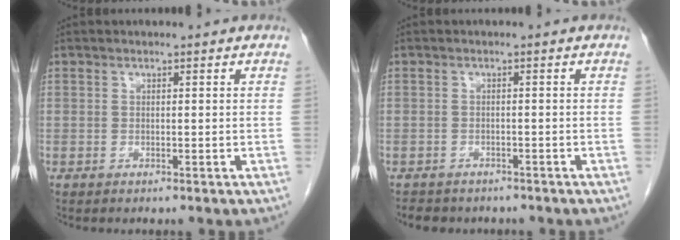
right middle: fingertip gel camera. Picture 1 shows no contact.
{"total": 5.1, "force": [-4.3, 2.5, 1.3], "torque": [-0.021, 0.001, -0.053]}